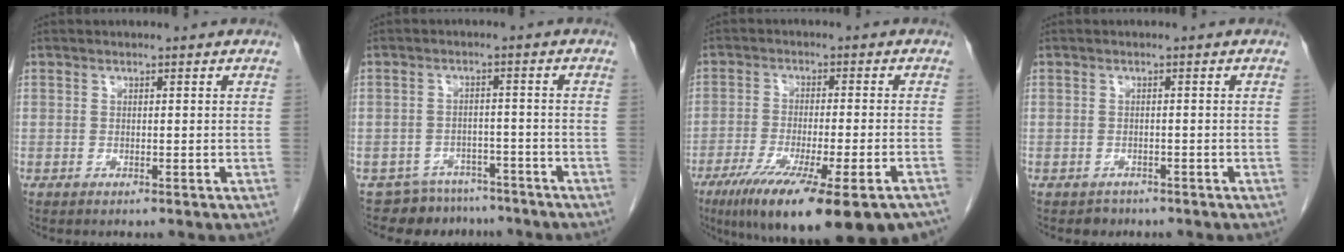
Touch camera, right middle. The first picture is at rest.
{"total": 6.8, "force": [-6.0, 3.0, -0.3], "torque": [0.014, 0.015, -0.082]}
{"total": 21.3, "force": [-15.3, 2.5, 14.6], "torque": [-0.186, -0.050, -0.228]}
{"total": 1.4, "force": [-1.0, 0.9, -0.1], "torque": [-0.006, 0.001, -0.016]}